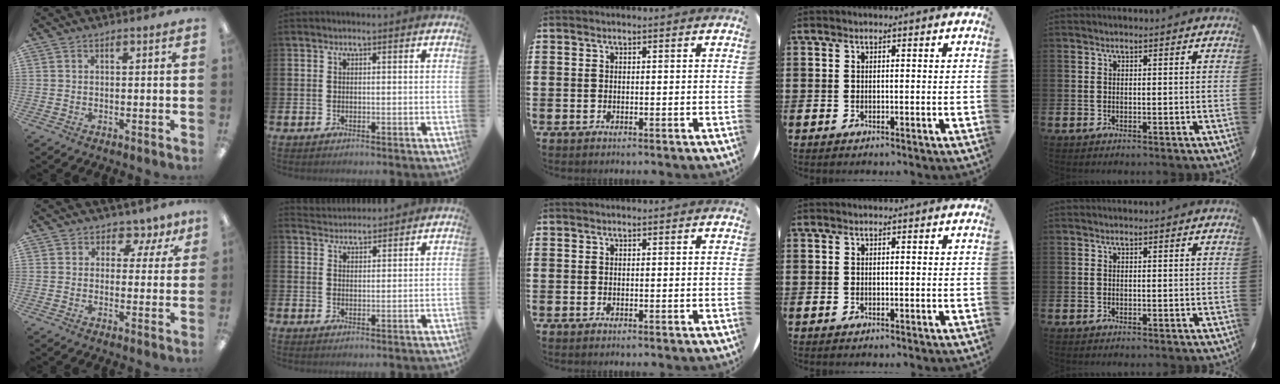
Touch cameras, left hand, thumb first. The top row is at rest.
{"thumb": {"total": 4.4, "force": [2.4, 3.4, 1.5], "torque": [-0.021, -0.010, 0.040]}, "index": {"total": 3.2, "force": [3.2, 0.4, -0.3], "torque": [0.003, -0.019, 0.058]}}